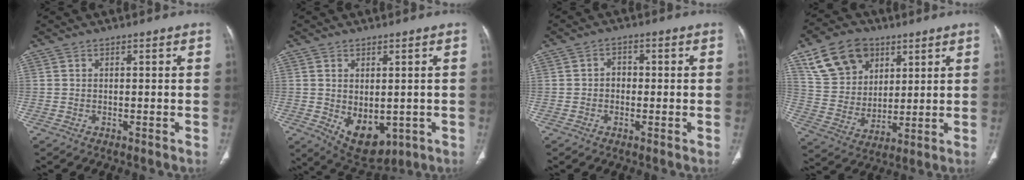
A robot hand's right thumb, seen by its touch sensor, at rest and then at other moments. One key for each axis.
{"total": 9.0, "fx": -1.6, "fy": 5.5, "fz": 6.9, "tx": -0.087, "ty": -0.009, "tz": 0.002}
{"total": 2.5, "fx": -0.3, "fy": 2.1, "fz": 1.3, "tx": -0.006, "ty": 0.010, "tz": -0.010}
{"total": 14.9, "fx": 7.7, "fy": 10.6, "fz": 7.0, "tx": -0.101, "ty": -0.022, "tz": 0.150}